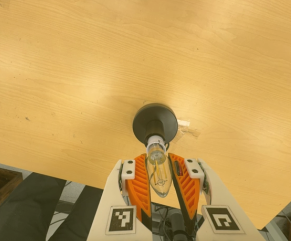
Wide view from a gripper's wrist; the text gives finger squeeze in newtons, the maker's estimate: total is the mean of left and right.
{"total": 12.6, "left": 12.5, "right": 12.7}